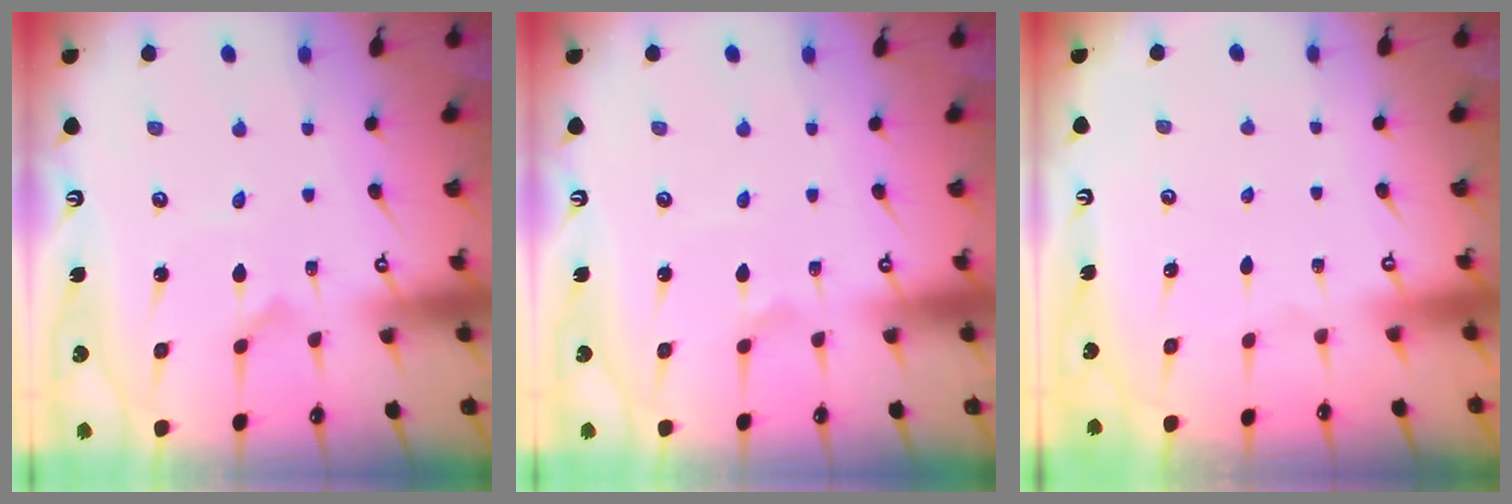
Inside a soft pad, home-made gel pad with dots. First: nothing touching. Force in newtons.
{"total": 1.3, "press": 1.3, "slide": 0.3}
{"total": 0.0}